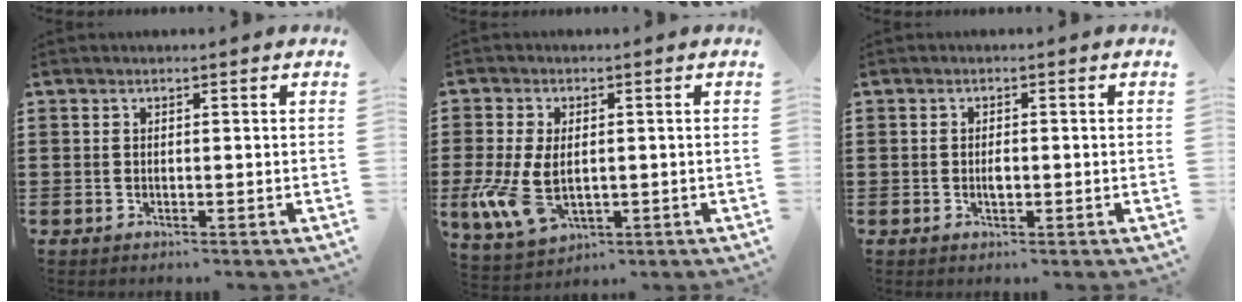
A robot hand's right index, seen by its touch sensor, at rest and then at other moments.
{"total": 7.7, "force": [-1.3, 4.6, 6.0], "torque": [-0.146, -0.007, -0.025]}
{"total": 1.6, "force": [-0.2, 0.6, 1.5], "torque": [-0.028, -0.001, -0.004]}